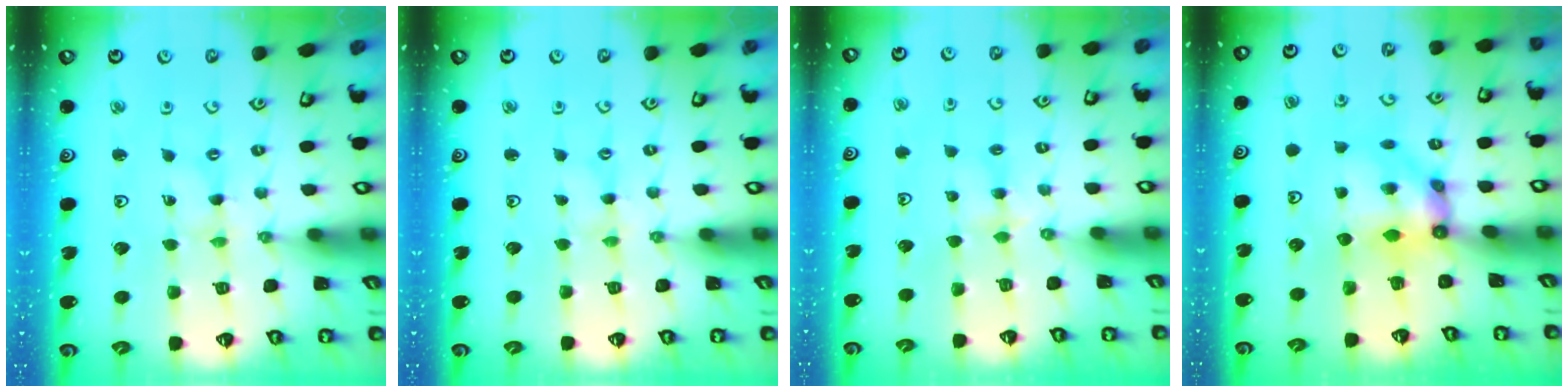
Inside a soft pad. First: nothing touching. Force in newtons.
{"total": 0.9, "press": 0.9, "slide": 0.2}
{"total": 2.7, "press": 2.7, "slide": 0.4}
{"total": 7.3, "press": 7.2, "slide": 0.8}